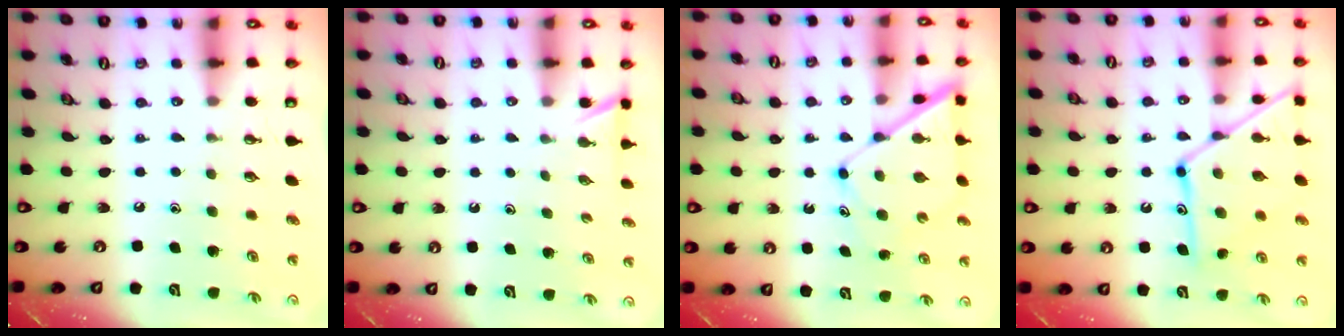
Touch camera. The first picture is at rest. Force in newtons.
{"total": 2.4, "press": 2.4, "slide": 0.2}
{"total": 11.0, "press": 10.9, "slide": 1.0}
{"total": 16.4, "press": 16.4, "slide": 1.2}